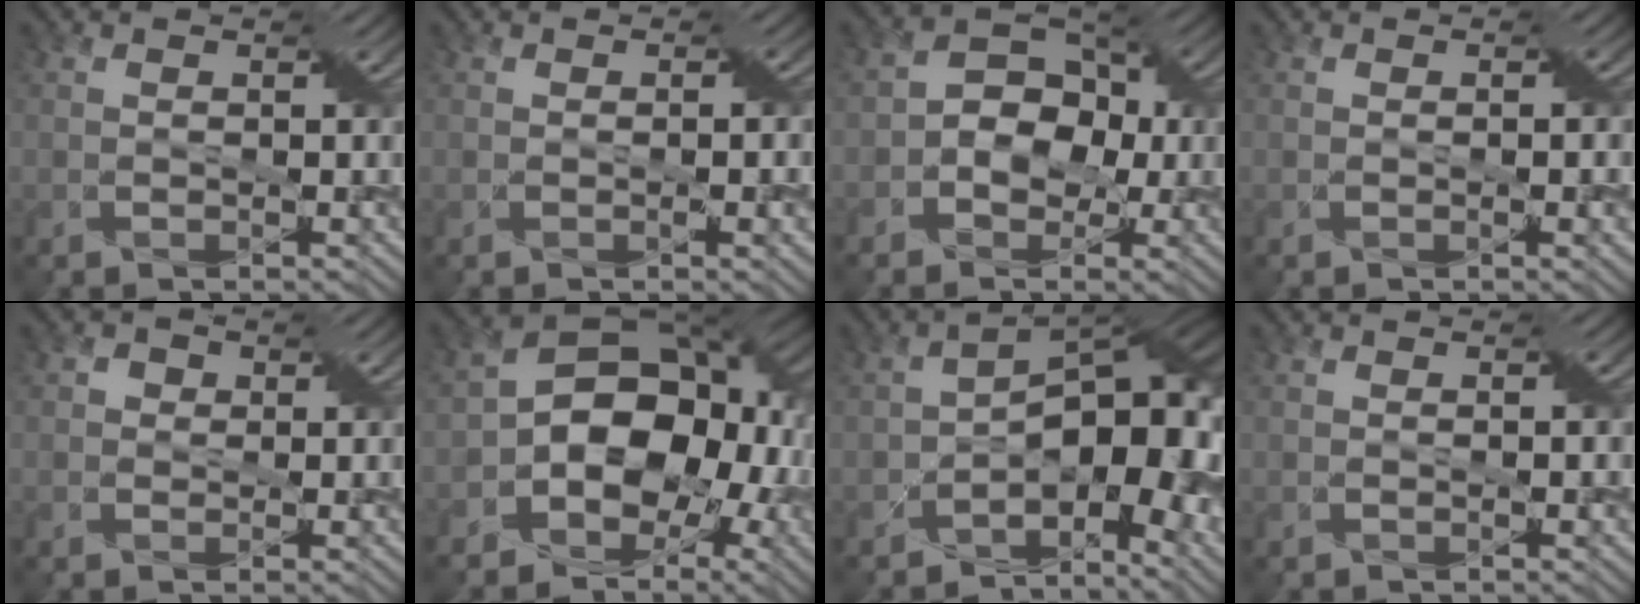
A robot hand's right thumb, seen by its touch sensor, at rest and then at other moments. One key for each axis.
{"total": 2.7, "fx": -0.2, "fy": 0.5, "fz": 2.7, "tx": -0.042, "ty": 0.001, "tz": 0.001}
{"total": 6.8, "fx": -1.0, "fy": 5.1, "fz": 4.4, "tx": -0.053, "ty": 0.012, "tz": -0.031}
{"total": 2.3, "fx": -0.1, "fy": 0.4, "fz": 2.2, "tx": -0.034, "ty": 0.003, "tz": 0.002}
{"total": 1.5, "fx": 0.3, "fy": 1.4, "fz": 0.4, "tx": -0.006, "ty": 0.002, "tz": -0.002}
{"total": 13.1, "fx": -2.8, "fy": 9.3, "fz": 8.8, "tx": -0.128, "ty": -0.007, "tz": -0.060}
{"total": 12.8, "fx": -3.3, "fy": 6.7, "fz": 10.4, "tx": -0.131, "ty": -0.004, "tz": -0.057}
{"total": 0.8, "fx": 0.0, "fy": 0.0, "fz": 0.8, "tx": -0.012, "ty": 0.002, "tz": 0.000}